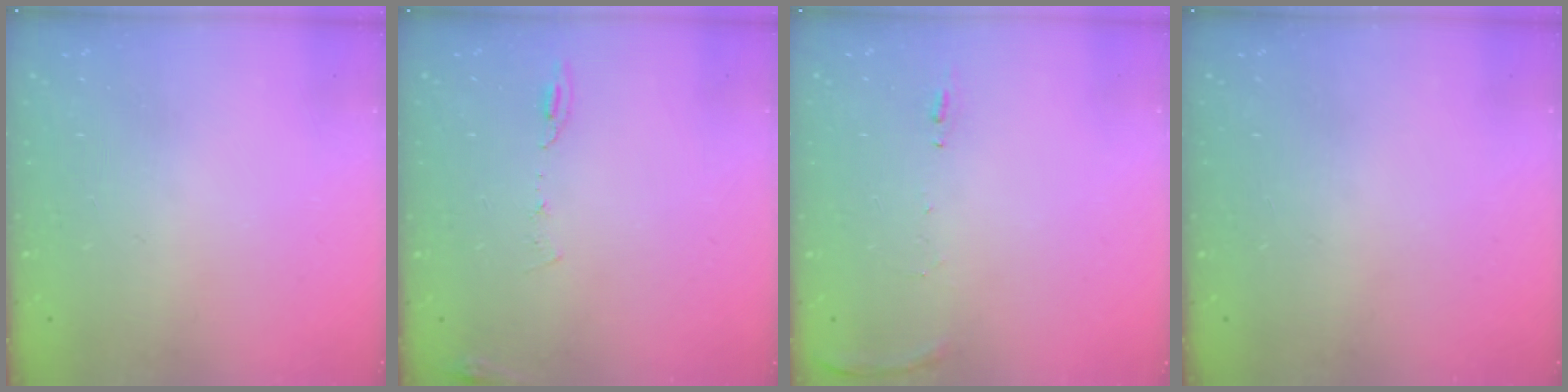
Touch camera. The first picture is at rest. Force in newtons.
{"total": 6.4, "press": 6.2, "slide": 1.6}
{"total": 6.6, "press": 6.5, "slide": 0.7}
{"total": 0.0}